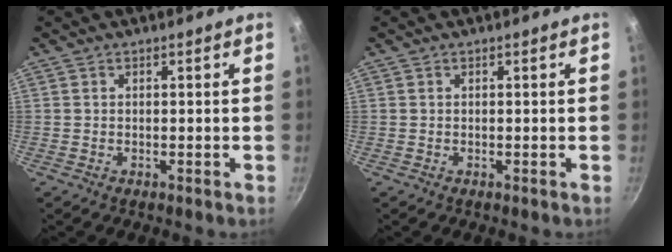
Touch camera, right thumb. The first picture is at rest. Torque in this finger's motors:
{"motor_torque": [0.00, 0.00, 0.02, 0.01, 0.00]}